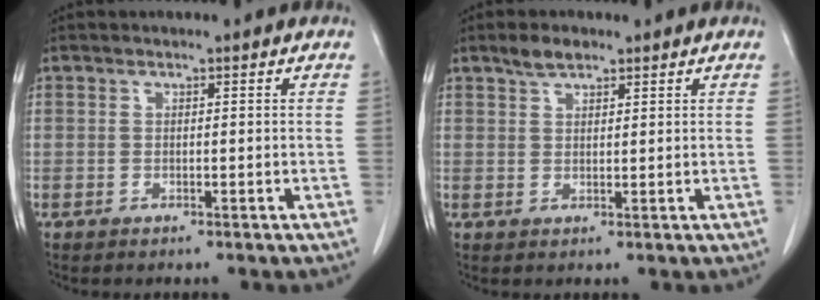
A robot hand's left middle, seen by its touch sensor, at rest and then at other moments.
{"total": 2.8, "force": [2.2, 1.1, 1.4], "torque": [-0.032, 0.005, 0.040]}